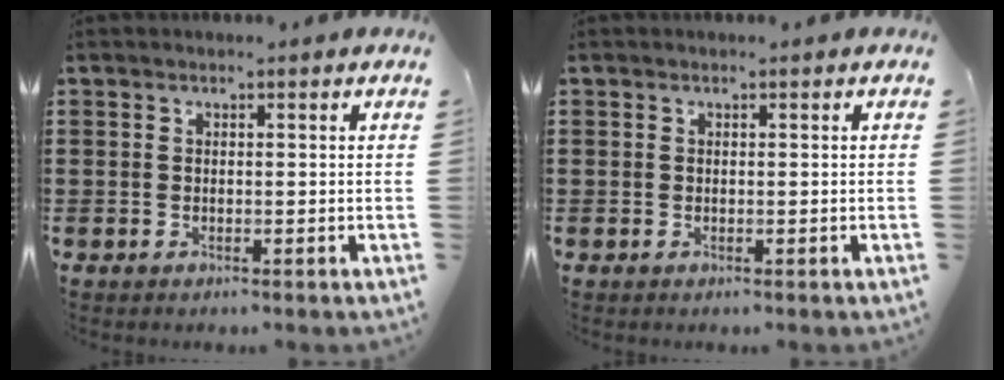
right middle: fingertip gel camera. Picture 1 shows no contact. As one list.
[{"total": 0.0}]